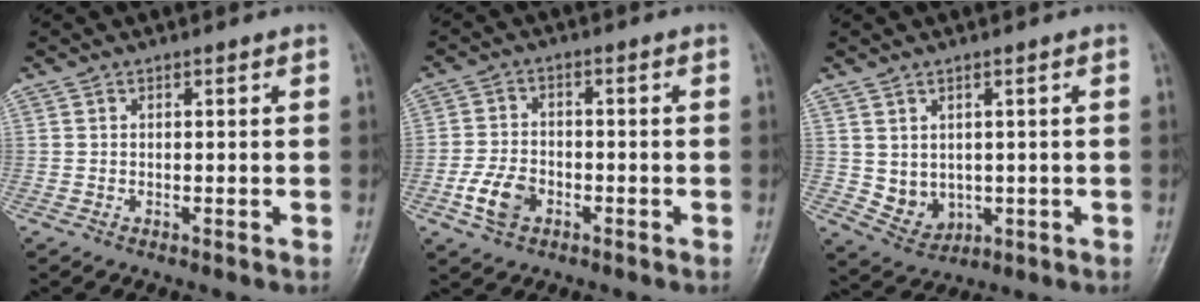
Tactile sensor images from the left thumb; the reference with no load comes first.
{"total": 6.1, "force": [-2.5, 4.1, 3.8], "torque": [-0.069, 0.011, -0.051]}
{"total": 5.1, "force": [0.3, 4.2, 2.9], "torque": [-0.031, -0.010, 0.025]}